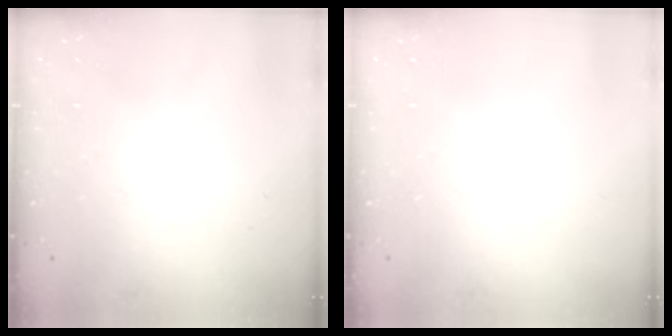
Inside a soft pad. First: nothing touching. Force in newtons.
{"total": 0.0}